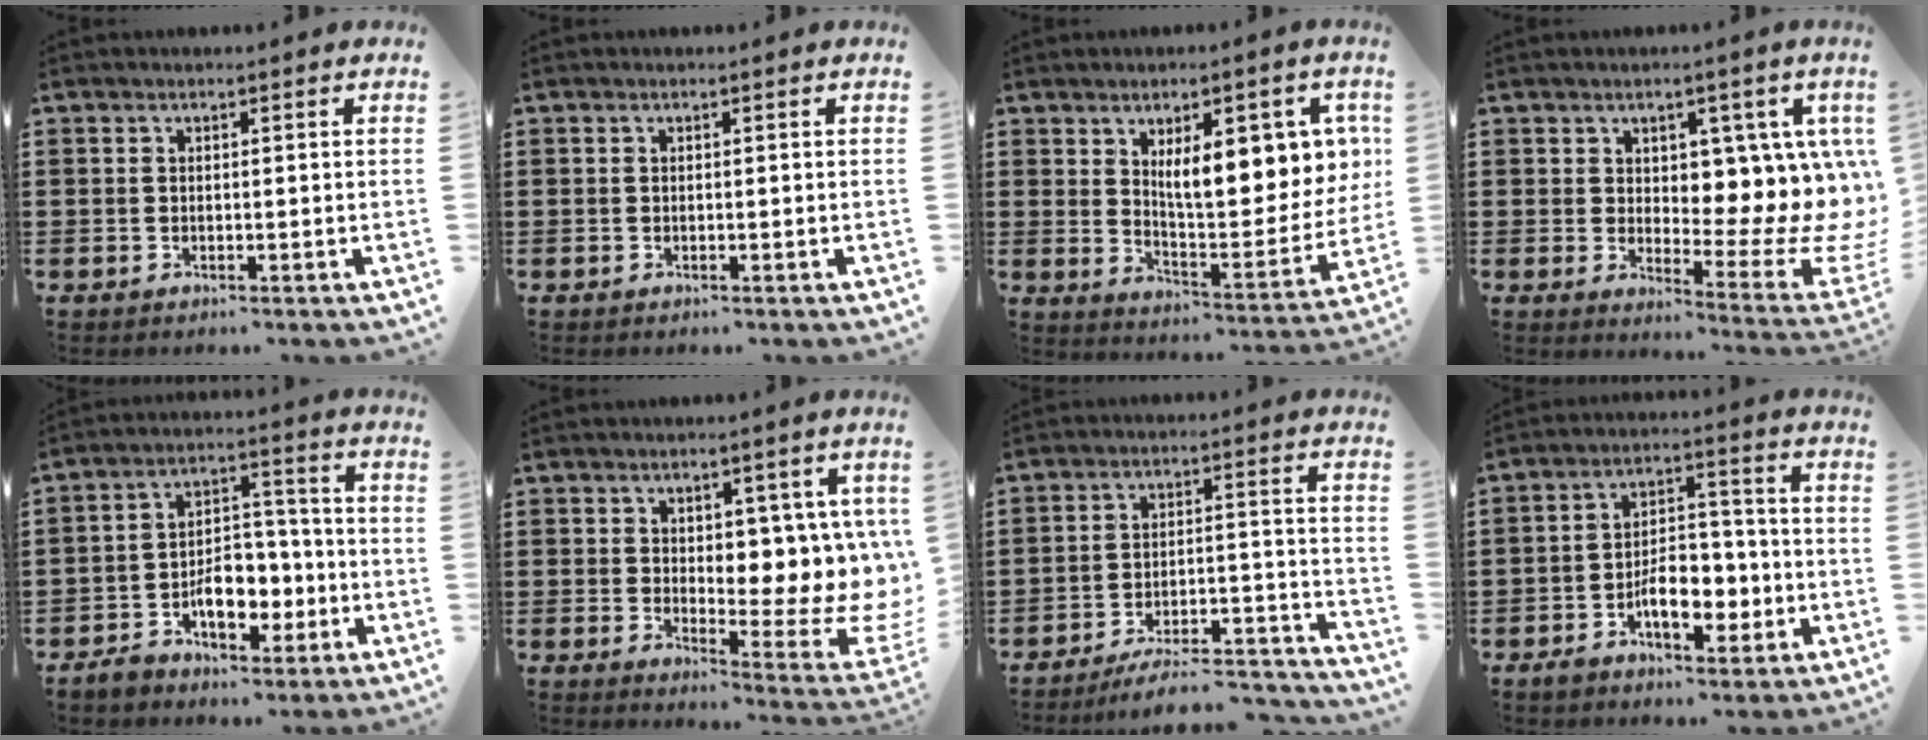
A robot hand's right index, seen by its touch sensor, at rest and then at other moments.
{"total": 0.0}
{"total": 10.7, "force": [4.4, 3.9, 8.9], "torque": [-0.133, -0.015, 0.068]}
{"total": 7.3, "force": [3.0, 3.7, 5.5], "torque": [-0.075, -0.052, 0.049]}
{"total": 8.2, "force": [-3.5, 5.8, 4.7], "torque": [-0.064, 0.023, -0.060]}
{"total": 6.4, "force": [2.9, 3.2, 4.8], "torque": [-0.066, -0.036, 0.047]}
{"total": 6.9, "force": [-6.2, 1.0, 2.8], "torque": [-0.046, 0.003, -0.121]}
{"total": 8.2, "force": [-3.0, 4.9, 5.8], "torque": [-0.073, 0.011, -0.054]}